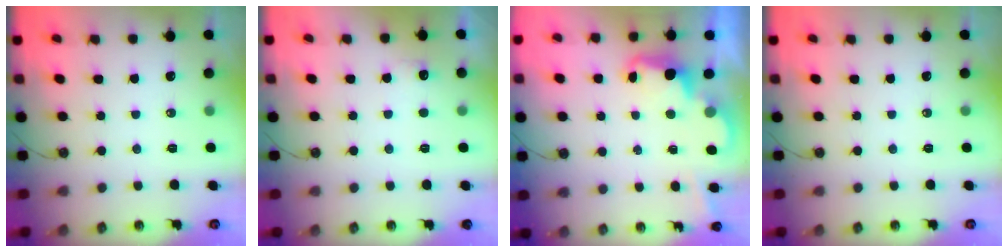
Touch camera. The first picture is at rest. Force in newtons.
{"total": 5.3, "press": 5.1, "slide": 1.2}
{"total": 2.5, "press": 2.4, "slide": 0.6}
{"total": 0.0}